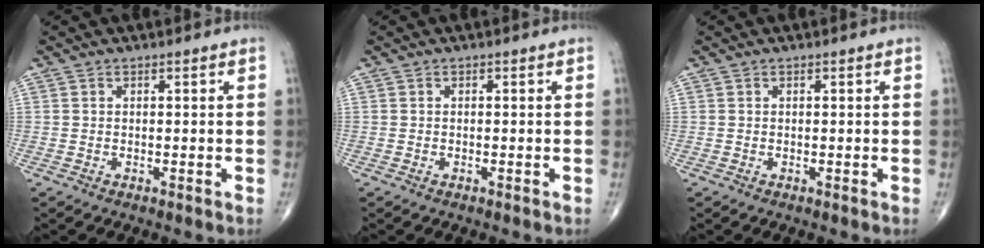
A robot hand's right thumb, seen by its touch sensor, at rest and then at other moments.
{"total": 0.0}
{"total": 0.0}